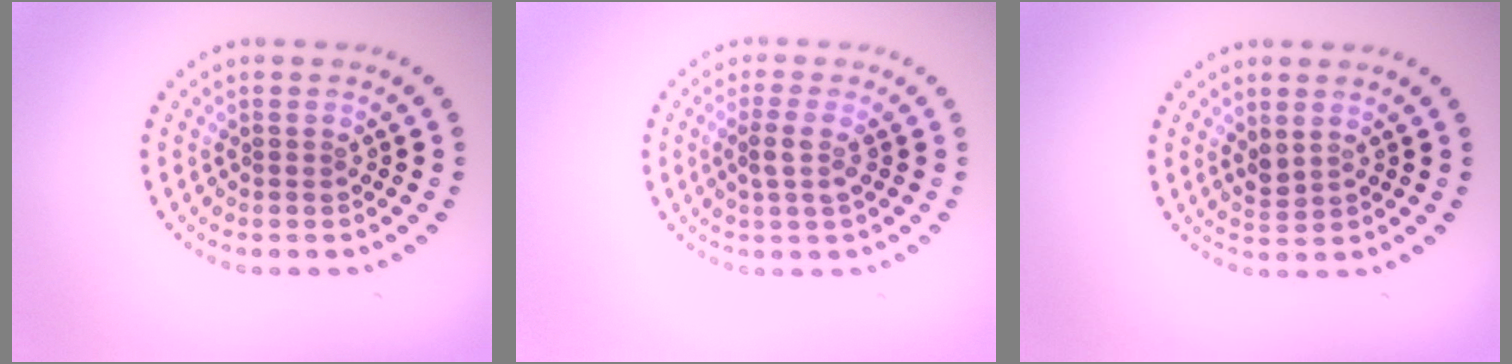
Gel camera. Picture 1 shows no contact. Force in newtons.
{"total": 2.2, "press": 1.8, "slide": 1.3}
{"total": 1.2, "press": 1.1, "slide": 0.5}